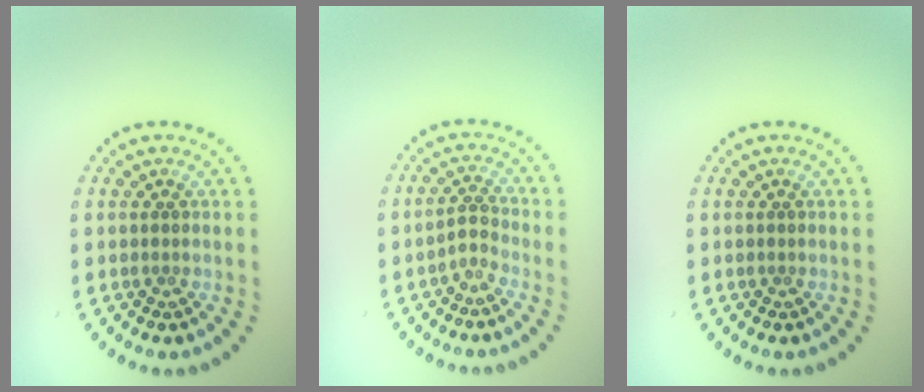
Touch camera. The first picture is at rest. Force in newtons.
{"total": 1.4, "press": 0.9, "slide": 1.0}
{"total": 0.0}